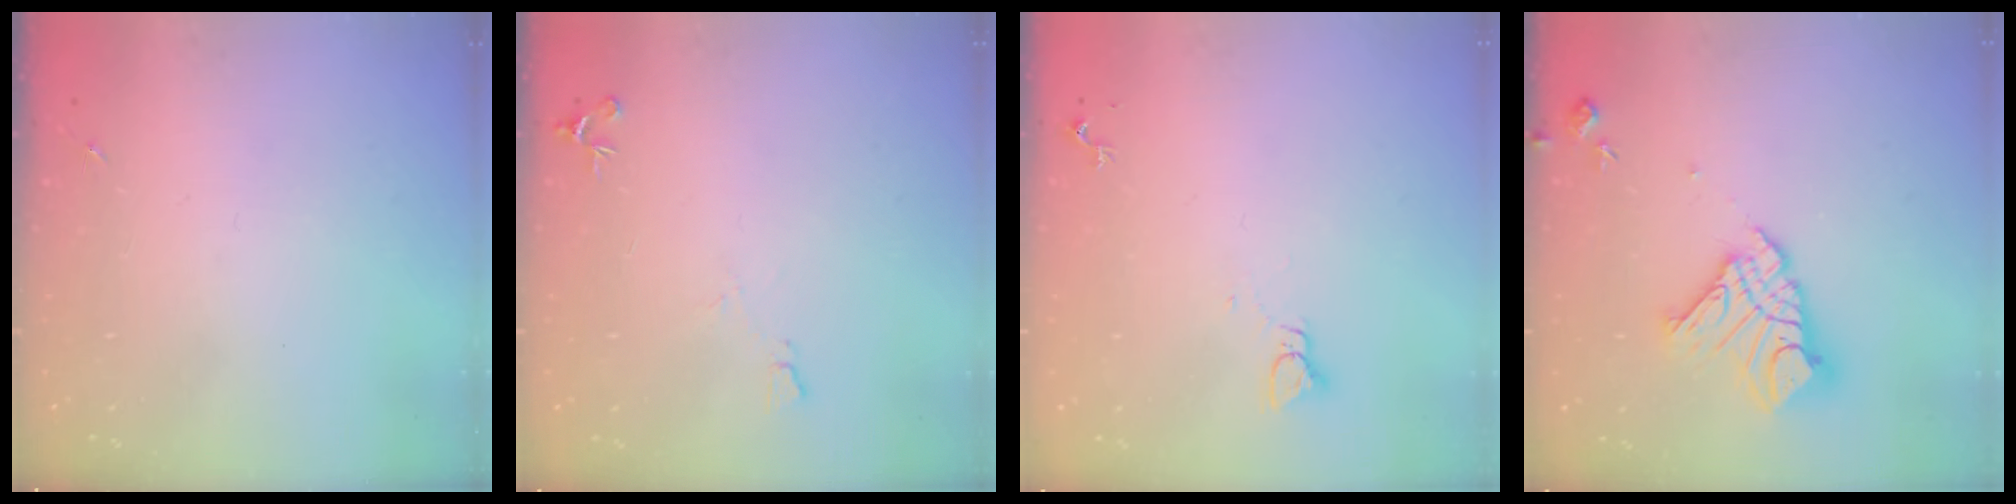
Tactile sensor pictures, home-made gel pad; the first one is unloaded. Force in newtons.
{"total": 4.4, "press": 4.3, "slide": 0.9}
{"total": 2.2, "press": 2.2, "slide": 0.1}
{"total": 15.2, "press": 15.1, "slide": 1.6}